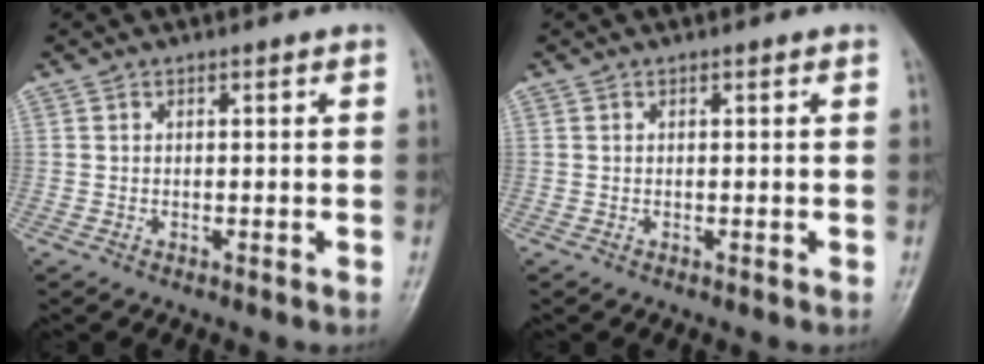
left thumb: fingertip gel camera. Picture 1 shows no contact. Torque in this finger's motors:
{"motor_torque": [-0.02, 0.07, 0.18, 0.04, 0.00]}